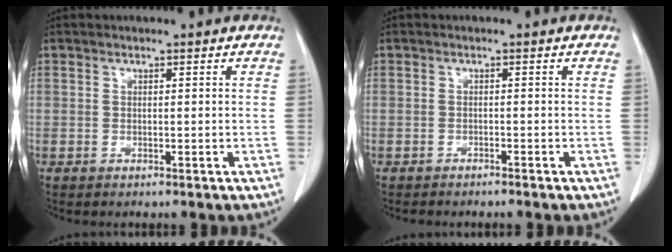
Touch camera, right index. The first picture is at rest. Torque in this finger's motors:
{"motor_torque": [-0.04, 0.01, 0.05, 0.01]}